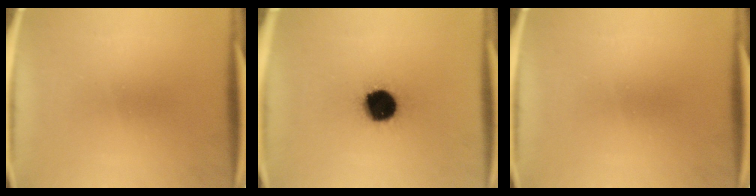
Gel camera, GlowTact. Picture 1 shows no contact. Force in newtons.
{"total": 15.2}
{"total": 0.0}